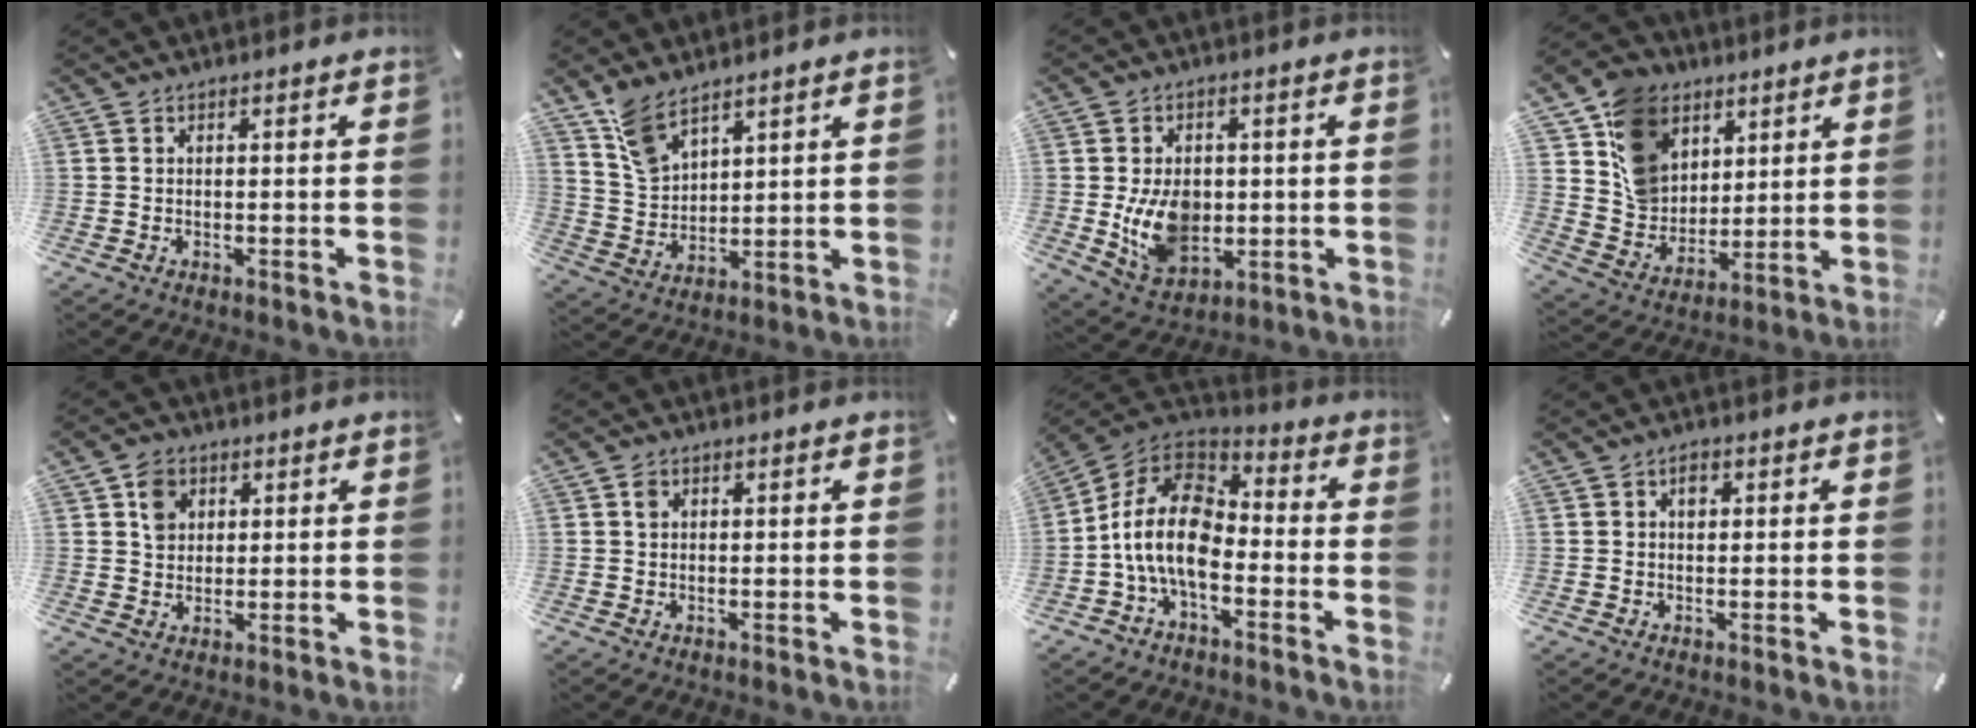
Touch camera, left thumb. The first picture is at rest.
{"total": 8.2, "force": [6.3, 4.2, 3.1], "torque": [-0.074, -0.026, 0.122]}
{"total": 11.4, "force": [-0.3, 8.6, 7.4], "torque": [-0.132, -0.004, -0.006]}
{"total": 13.9, "force": [6.1, 11.4, 5.0], "torque": [-0.104, -0.026, 0.125]}
{"total": 5.4, "force": [2.0, 4.7, 2.0], "torque": [-0.027, 0.000, 0.034]}
{"total": 1.4, "force": [0.4, 1.2, 0.6], "torque": [-0.005, 0.003, 0.005]}
{"total": 15.9, "force": [-4.8, 9.6, 11.7], "torque": [-0.244, 0.024, -0.089]}
{"total": 3.1, "force": [1.1, 1.7, 2.3], "torque": [-0.035, -0.001, 0.015]}